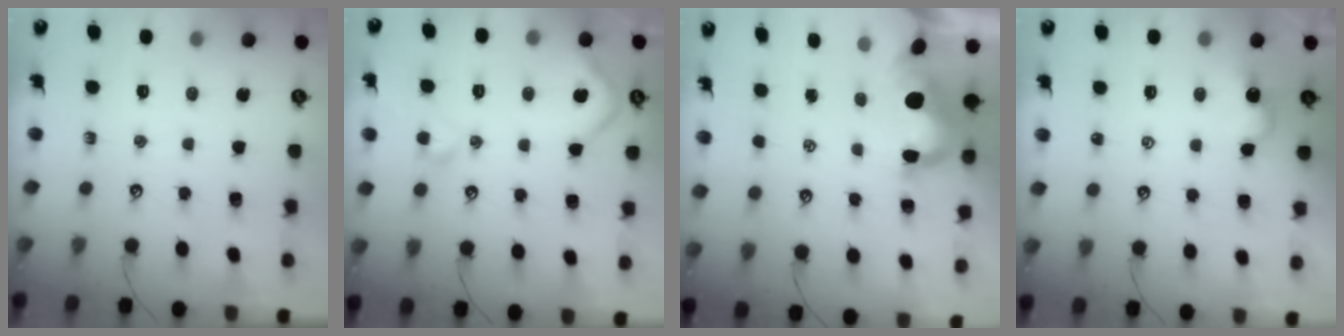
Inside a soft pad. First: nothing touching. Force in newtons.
{"total": 6.6, "press": 6.6, "slide": 0.9}
{"total": 4.4, "press": 4.3, "slide": 1.0}
{"total": 2.1, "press": 2.1, "slide": 0.5}